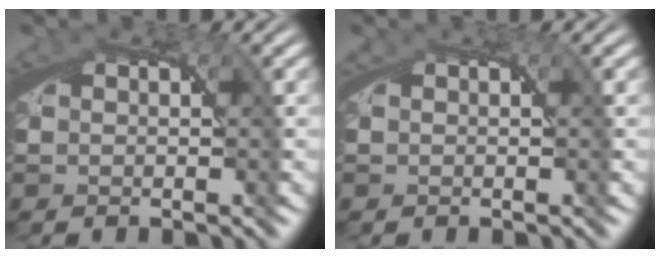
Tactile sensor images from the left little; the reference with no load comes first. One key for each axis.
{"total": 0.6, "fx": 0.1, "fy": -0.4, "fz": -0.4, "tx": 0.010, "ty": 0.003, "tz": 0.000}